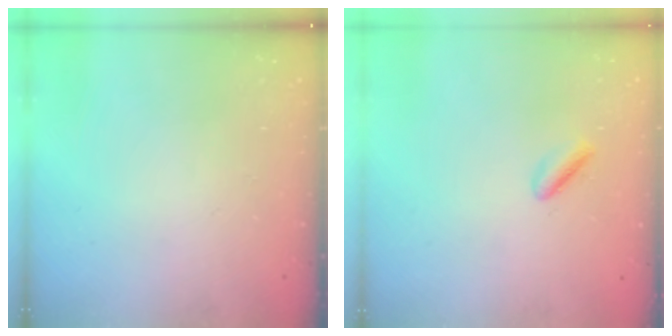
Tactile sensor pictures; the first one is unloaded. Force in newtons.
{"total": 1.6, "press": 1.5, "slide": 0.5}